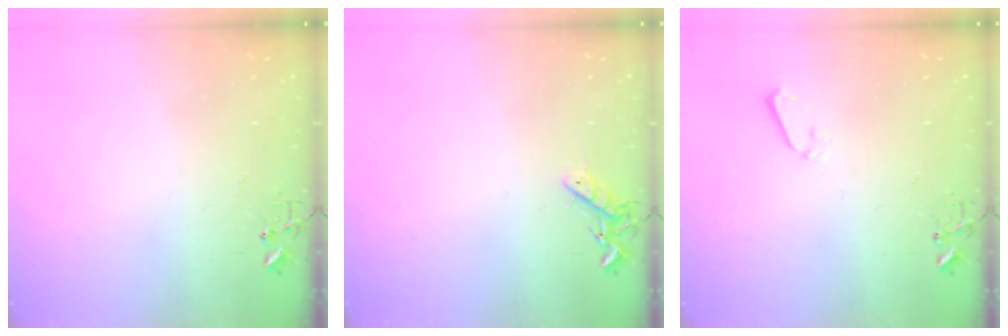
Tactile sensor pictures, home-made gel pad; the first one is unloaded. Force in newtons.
{"total": 7.4, "press": 7.4, "slide": 0.9}
{"total": 4.2, "press": 4.2, "slide": 0.7}